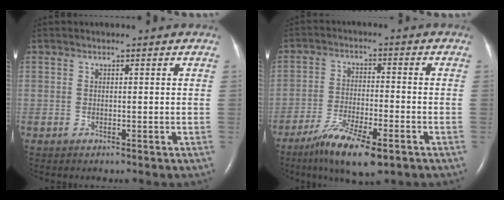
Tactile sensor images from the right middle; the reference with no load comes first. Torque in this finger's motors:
{"motor_torque": [1.12, -1.01, 0.40, 0.08]}